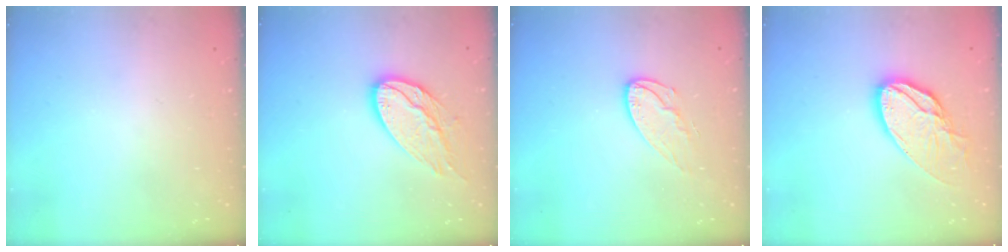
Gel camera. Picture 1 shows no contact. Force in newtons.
{"total": 12.9, "press": 12.9, "slide": 1.0}
{"total": 9.5, "press": 9.5, "slide": 0.7}
{"total": 15.1, "press": 15.1, "slide": 1.3}